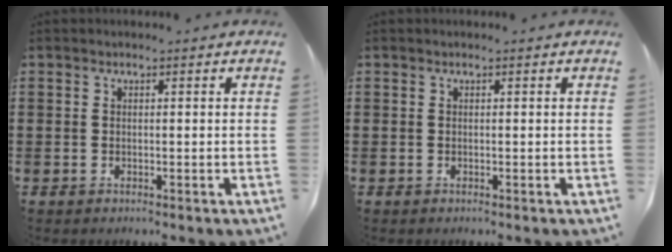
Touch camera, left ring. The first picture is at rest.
{"total": 0.0}